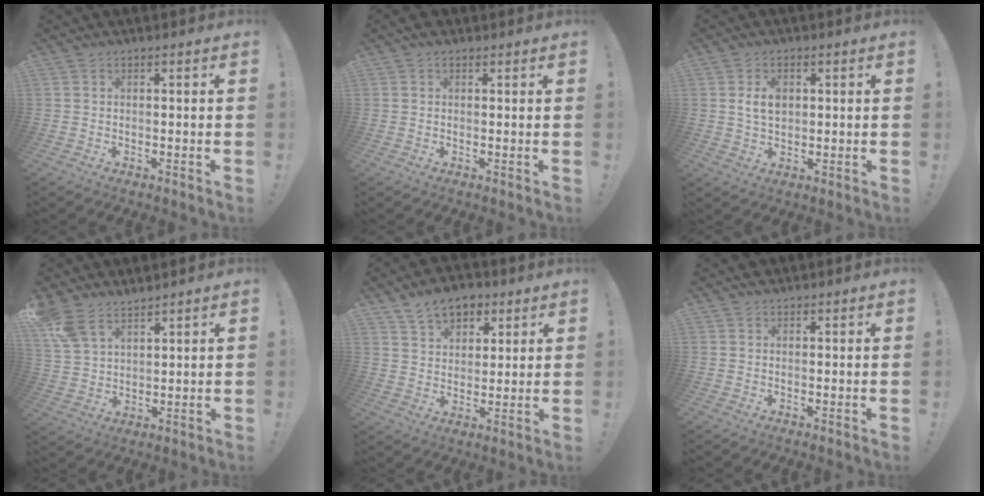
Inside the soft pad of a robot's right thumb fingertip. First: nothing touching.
{"total": 1.3, "force": [1.0, 0.7, 0.5], "torque": [-0.004, 0.000, 0.017]}
{"total": 5.3, "force": [1.0, 3.5, 3.8], "torque": [-0.054, 0.002, 0.016]}
{"total": 8.6, "force": [6.9, 4.1, 3.2], "torque": [-0.071, -0.035, 0.139]}
{"total": 9.9, "force": [6.7, 6.3, 3.7], "torque": [-0.060, -0.032, 0.129]}
{"total": 1.2, "force": [1.2, 0.2, 0.1], "torque": [0.014, -0.007, 0.020]}